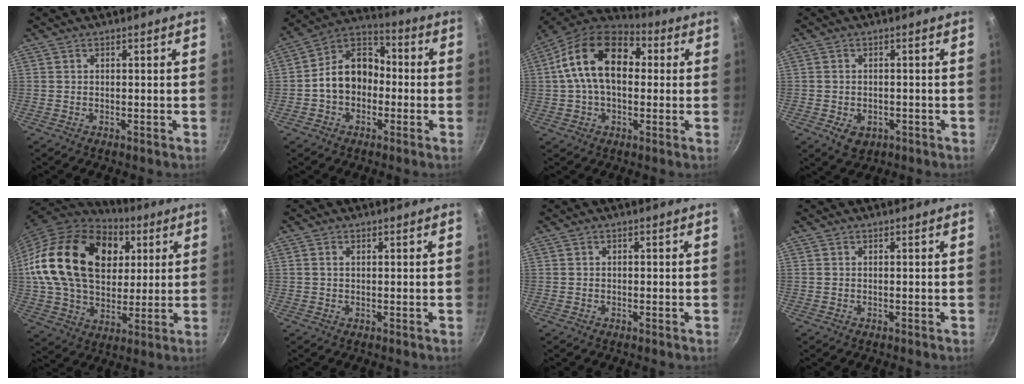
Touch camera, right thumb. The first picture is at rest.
{"total": 11.9, "force": [-1.7, 9.1, 7.5], "torque": [-0.085, 0.045, -0.049]}
{"total": 16.9, "force": [2.3, 10.8, 12.8], "torque": [-0.189, 0.026, 0.017]}
{"total": 4.5, "force": [-1.6, 3.3, 2.5], "torque": [-0.033, 0.008, -0.013]}
{"total": 27.5, "force": [7.6, 18.8, 18.5], "torque": [-0.306, 0.001, 0.132]}
{"total": 1.1, "force": [0.3, 0.7, 0.8], "torque": [-0.014, 0.003, 0.004]}
{"total": 0.0}
{"total": 0.0}